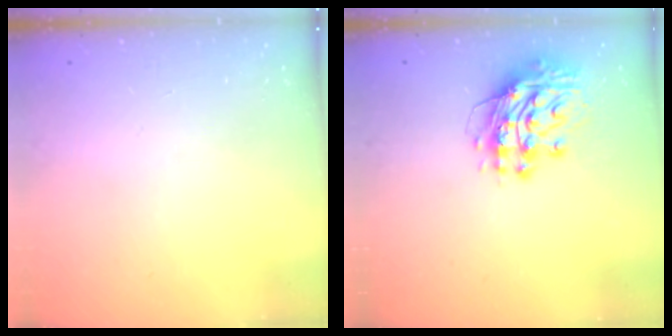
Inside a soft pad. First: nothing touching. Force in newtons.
{"total": 13.2, "press": 13.1, "slide": 1.2}